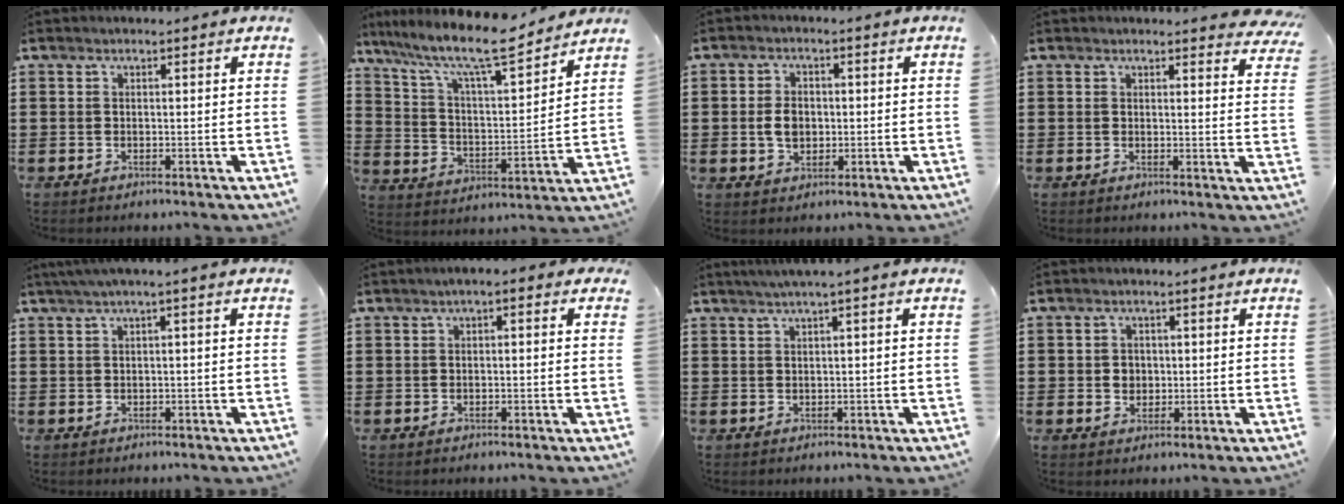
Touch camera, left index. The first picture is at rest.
{"total": 11.0, "force": [9.2, 1.4, 5.8], "torque": [-0.140, -0.060, 0.154]}
{"total": 4.1, "force": [-0.1, 2.9, 2.9], "torque": [-0.053, 0.006, -0.005]}
{"total": 2.2, "force": [2.2, 0.2, 0.5], "torque": [-0.001, -0.011, 0.038]}
{"total": 1.7, "force": [-0.2, 0.0, 1.7], "torque": [-0.025, -0.005, -0.004]}
{"total": 1.4, "force": [-0.6, 0.6, 1.1], "torque": [-0.022, 0.003, -0.014]}
{"total": 1.4, "force": [0.4, -0.2, 1.3], "torque": [-0.021, -0.001, 0.007]}
{"total": 2.3, "force": [0.1, 2.1, 0.9], "torque": [-0.025, 0.009, -0.002]}